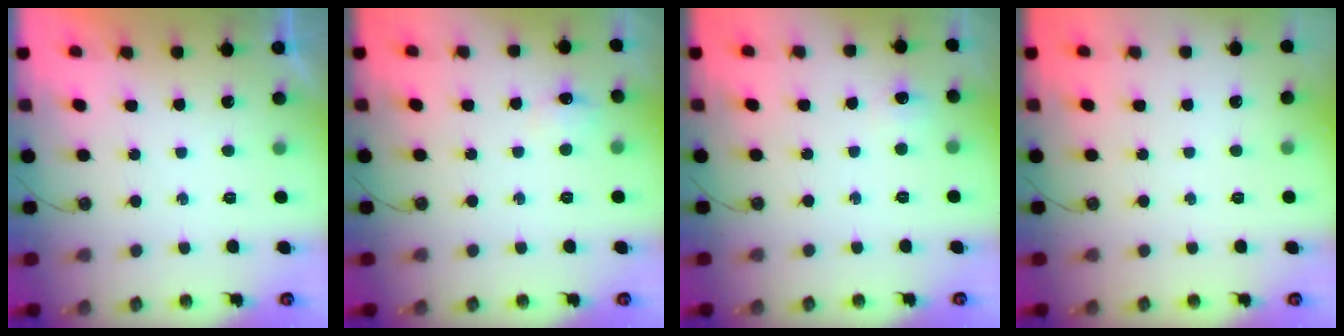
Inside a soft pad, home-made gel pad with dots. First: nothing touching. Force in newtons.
{"total": 6.4, "press": 6.2, "slide": 1.7}
{"total": 5.7, "press": 5.7, "slide": 0.8}
{"total": 0.0}